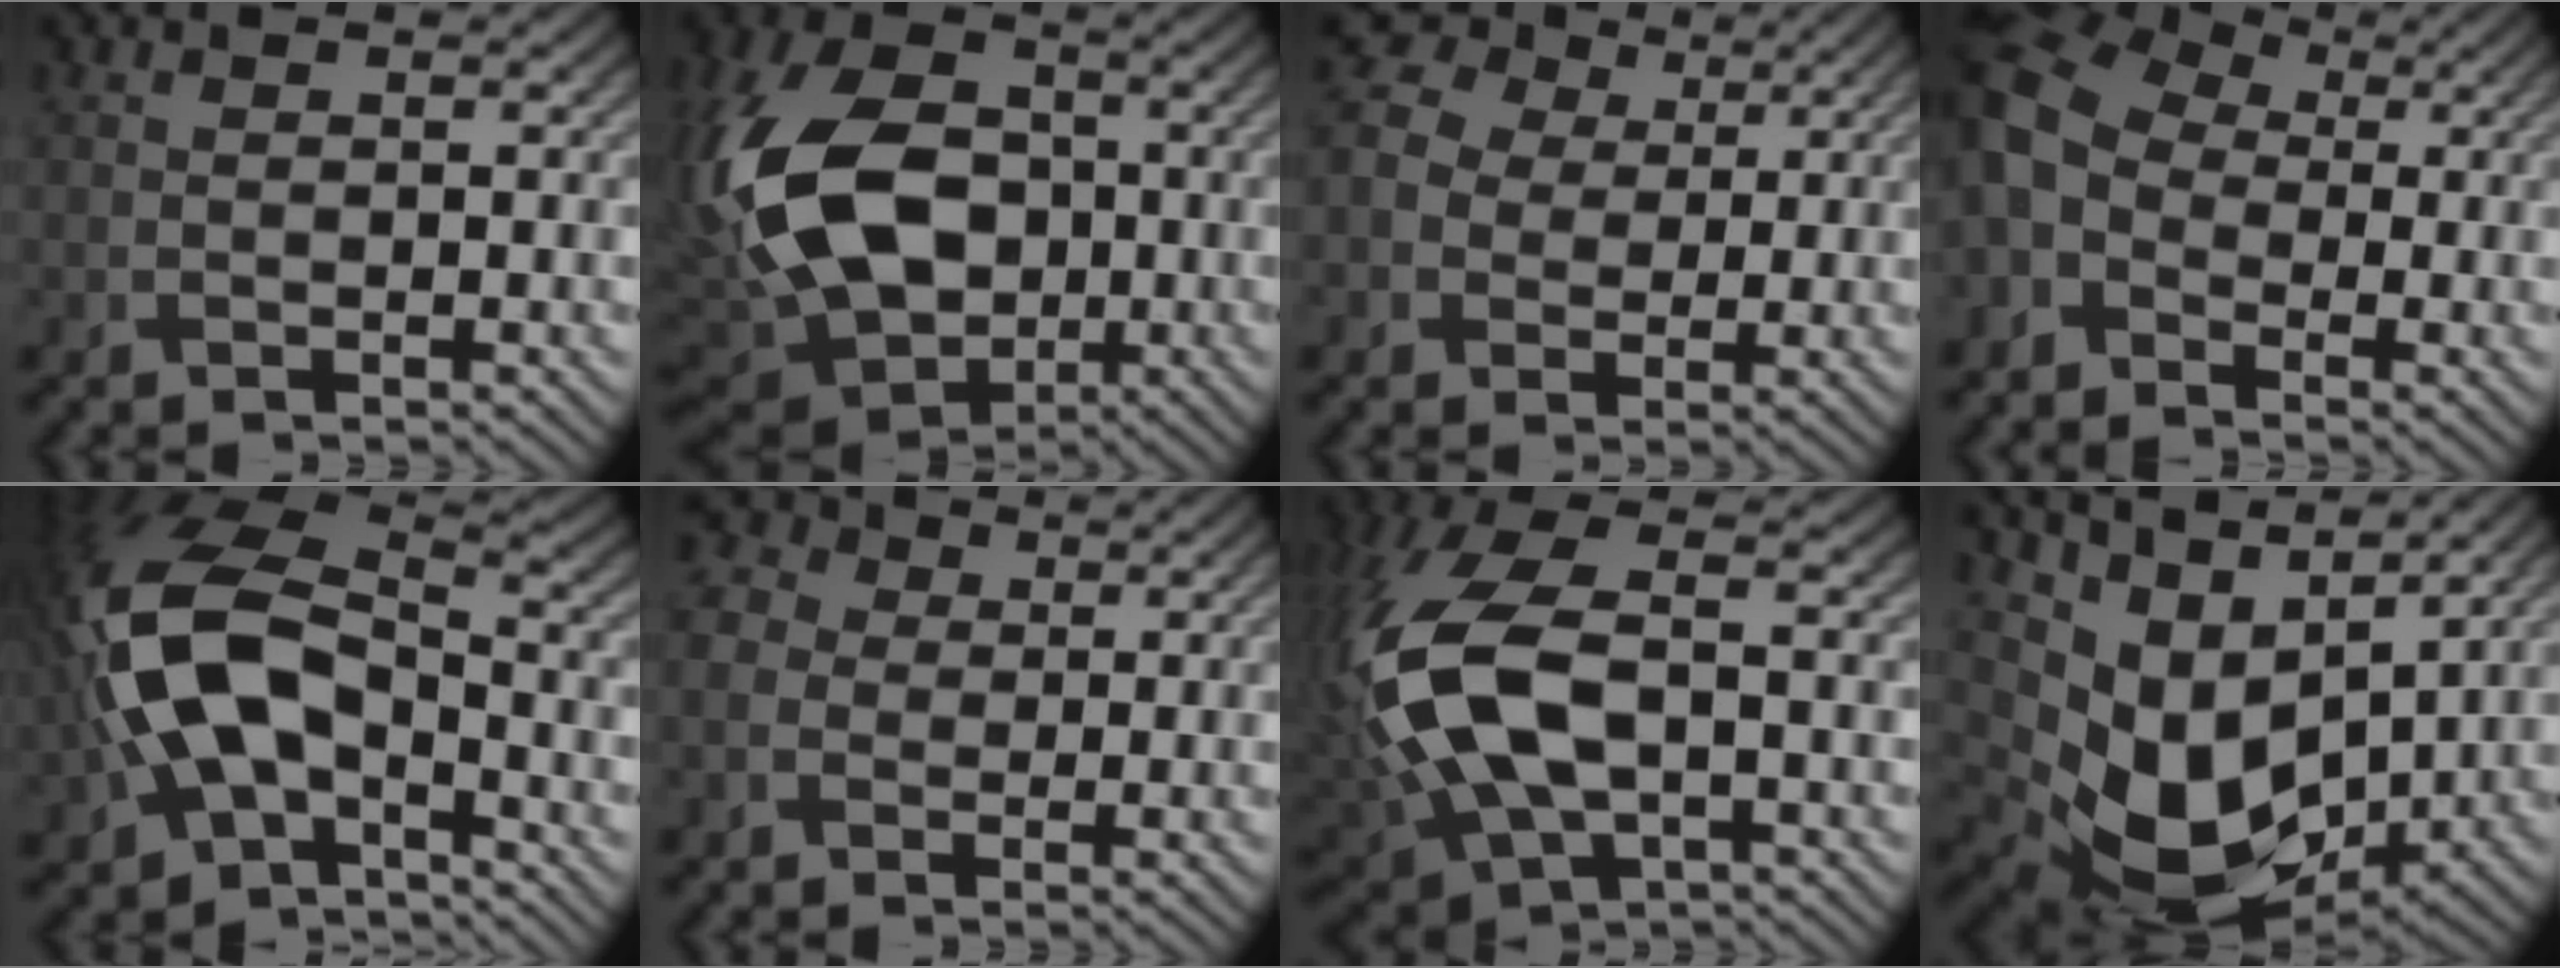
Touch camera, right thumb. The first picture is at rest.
{"total": 17.7, "force": [-2.3, 12.2, 12.5], "torque": [-0.301, 0.001, -0.062]}
{"total": 8.5, "force": [1.8, 7.3, 4.1], "torque": [-0.123, 0.028, 0.022]}
{"total": 10.5, "force": [-1.9, 8.3, 6.2], "torque": [-0.171, -0.019, -0.041]}
{"total": 15.2, "force": [-3.6, 8.9, 11.8], "torque": [-0.281, -0.008, -0.076]}
{"total": 5.5, "force": [-0.6, 4.7, 2.8], "torque": [-0.105, 0.007, -0.020]}
{"total": 14.9, "force": [-0.3, 7.9, 12.6], "torque": [-0.322, -0.002, -0.005]}
{"total": 12.4, "force": [2.5, 8.5, 8.7], "torque": [-0.195, -0.025, 0.059]}